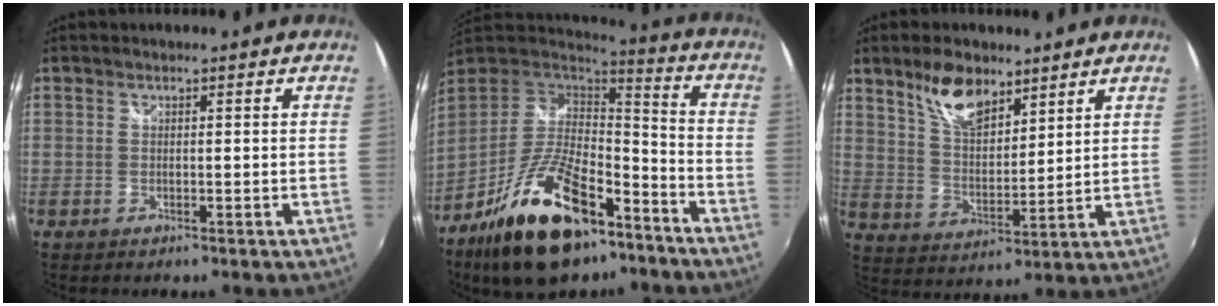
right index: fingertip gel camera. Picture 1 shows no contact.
{"total": 23.6, "force": [-14.2, 10.1, 15.9], "torque": [-0.304, -0.013, -0.228]}
{"total": 10.2, "force": [6.9, 4.7, 5.8], "torque": [-0.099, 0.009, 0.133]}